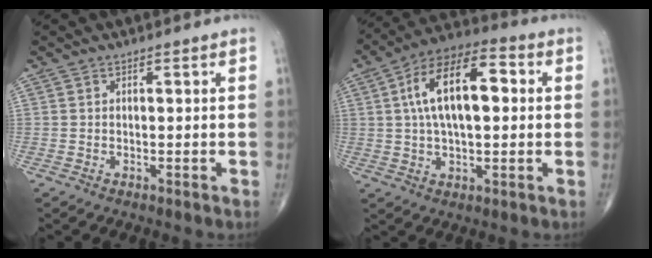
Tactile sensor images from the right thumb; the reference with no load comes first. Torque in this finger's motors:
{"motor_torque": [1.21, 3.78, 1.49, 0.26, 0.12]}